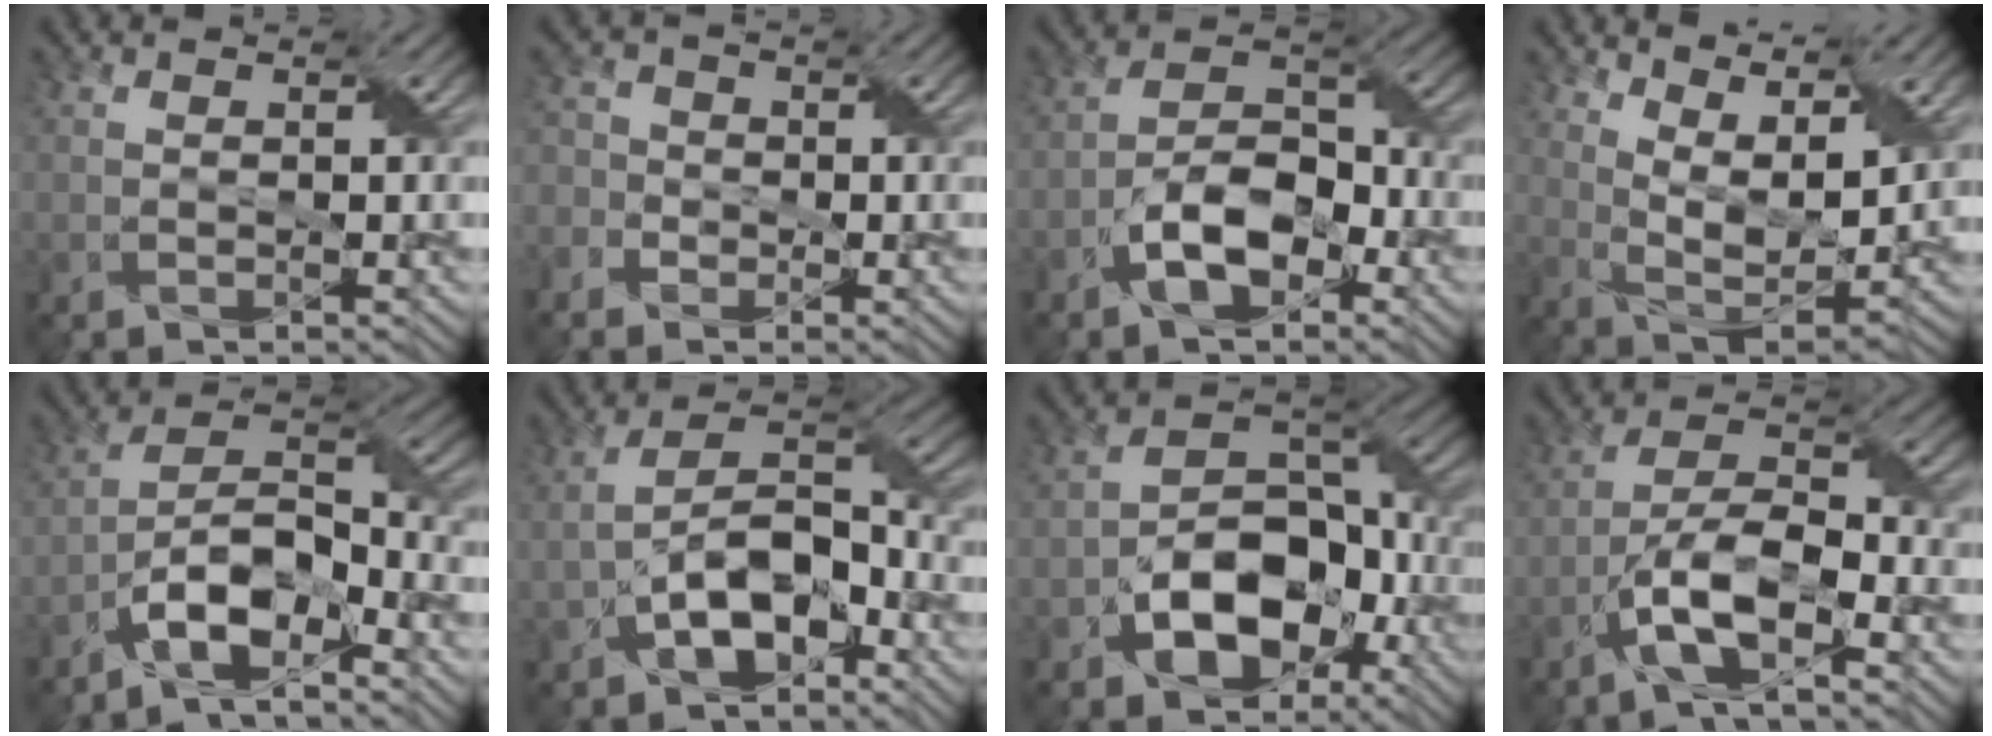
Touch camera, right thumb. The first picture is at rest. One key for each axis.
{"total": 3.2, "fx": -2.1, "fy": 2.4, "fz": 0.2, "tx": -0.015, "ty": -0.003, "tz": -0.041}
{"total": 8.0, "fx": -4.1, "fy": 4.1, "fz": 5.5, "tx": -0.093, "ty": 0.010, "tz": -0.082}
{"total": 10.0, "fx": 6.9, "fy": 3.1, "fz": 6.5, "tx": -0.147, "ty": -0.010, "tz": 0.124}
{"total": 10.9, "fx": -6.8, "fy": 4.0, "fz": 7.5, "tx": -0.132, "ty": 0.002, "tz": -0.132}
{"total": 9.5, "fx": -4.0, "fy": 5.3, "fz": 6.9, "tx": -0.127, "ty": 0.005, "tz": -0.078}
{"total": 10.7, "fx": -4.8, "fy": 7.0, "fz": 6.5, "tx": -0.109, "ty": -0.007, "tz": -0.088}
{"total": 9.2, "fx": -5.0, "fy": 3.2, "fz": 7.0, "tx": -0.128, "ty": 0.006, "tz": -0.099}